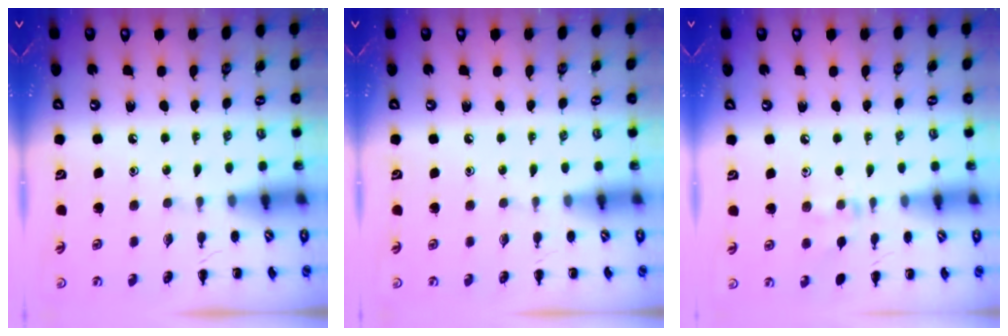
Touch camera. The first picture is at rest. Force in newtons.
{"total": 0.0}
{"total": 7.0, "press": 6.7, "slide": 1.9}